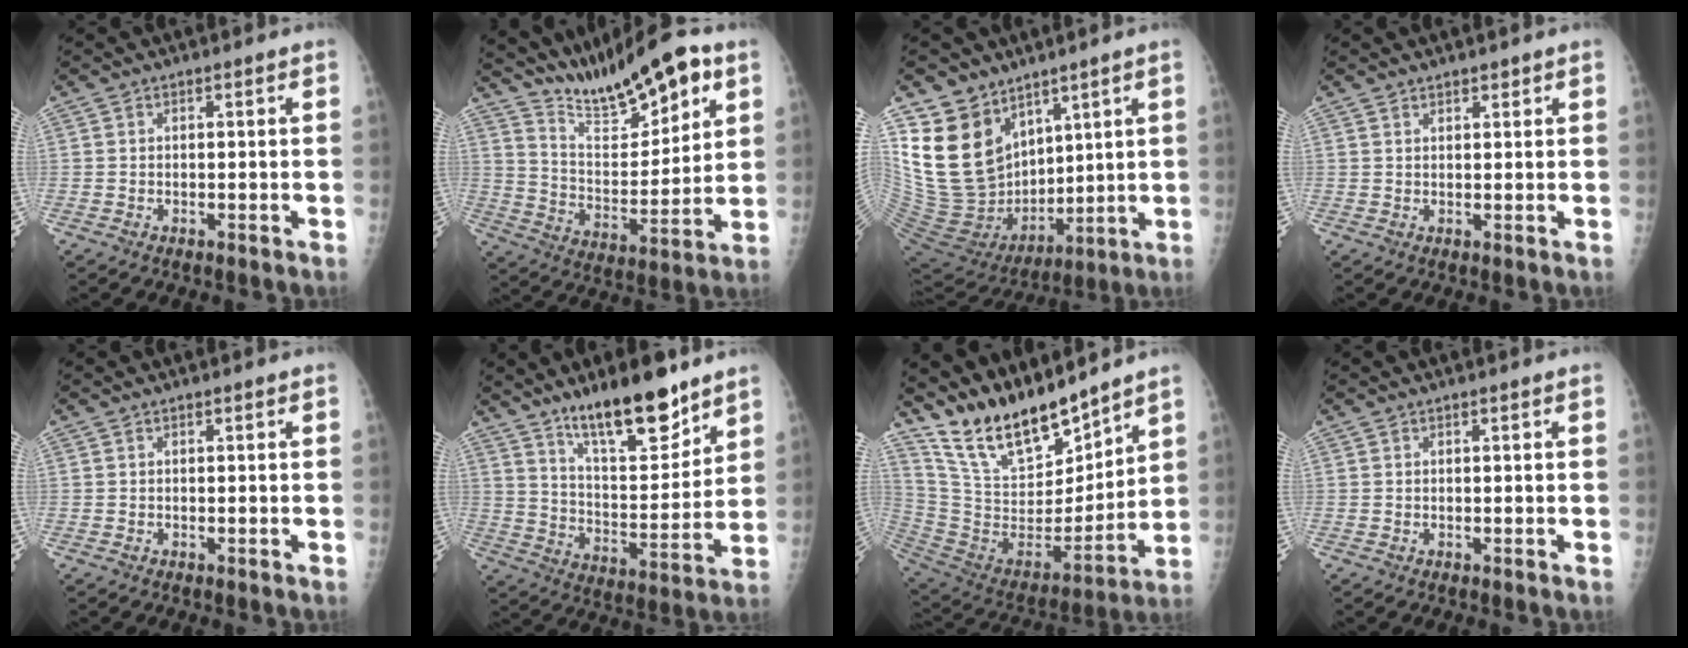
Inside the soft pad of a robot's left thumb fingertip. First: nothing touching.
{"total": 17.7, "force": [12.2, 5.8, 11.5], "torque": [-0.146, -0.061, 0.213]}
{"total": 18.6, "force": [10.3, 12.9, 8.4], "torque": [-0.134, -0.047, 0.225]}
{"total": 1.3, "force": [1.1, 0.6, 0.3], "torque": [0.008, -0.007, 0.017]}
{"total": 0.0}
{"total": 16.3, "force": [11.9, 4.7, 10.0], "torque": [-0.126, -0.085, 0.207]}
{"total": 19.1, "force": [16.3, 5.9, 8.0], "torque": [-0.106, -0.095, 0.311]}
{"total": 0.0}